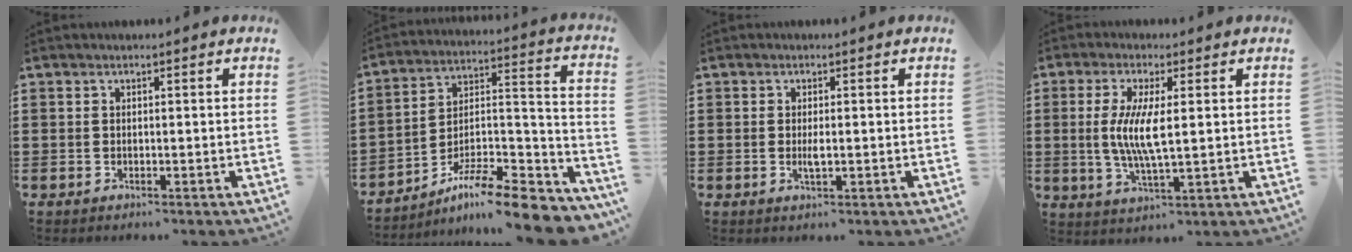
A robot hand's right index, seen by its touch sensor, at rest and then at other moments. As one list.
[{"total": 9.9, "force": [-8.4, 1.3, 5.1], "torque": [-0.072, 0.013, -0.162]}, {"total": 1.6, "force": [-0.1, 0.5, 1.5], "torque": [-0.036, -0.003, -0.005]}, {"total": 6.7, "force": [0.5, 1.5, 6.5], "torque": [-0.130, -0.003, 0.004]}]